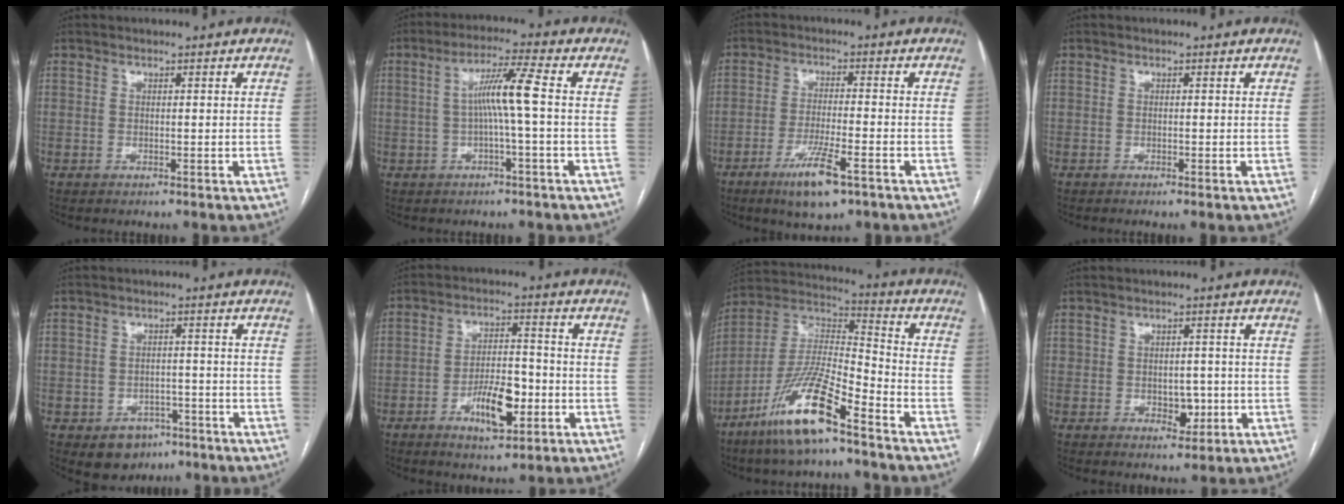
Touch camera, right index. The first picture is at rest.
{"total": 6.4, "force": [-0.1, -0.8, 6.4], "torque": [-0.118, 0.015, 0.000]}
{"total": 8.0, "force": [-4.7, 1.1, 6.3], "torque": [-0.119, -0.014, -0.077]}
{"total": 0.5, "force": [-0.4, -0.1, 0.4], "torque": [-0.008, 0.000, -0.006]}
{"total": 5.7, "force": [-3.2, 4.3, 1.7], "torque": [-0.018, 0.008, -0.037]}
{"total": 8.6, "force": [-3.3, 3.1, 7.3], "torque": [-0.130, 0.005, -0.052]}
{"total": 15.5, "force": [-9.8, 2.1, 11.8], "torque": [-0.241, -0.010, -0.186]}
{"total": 3.6, "force": [-0.7, 2.4, 2.6], "torque": [-0.030, 0.004, -0.002]}